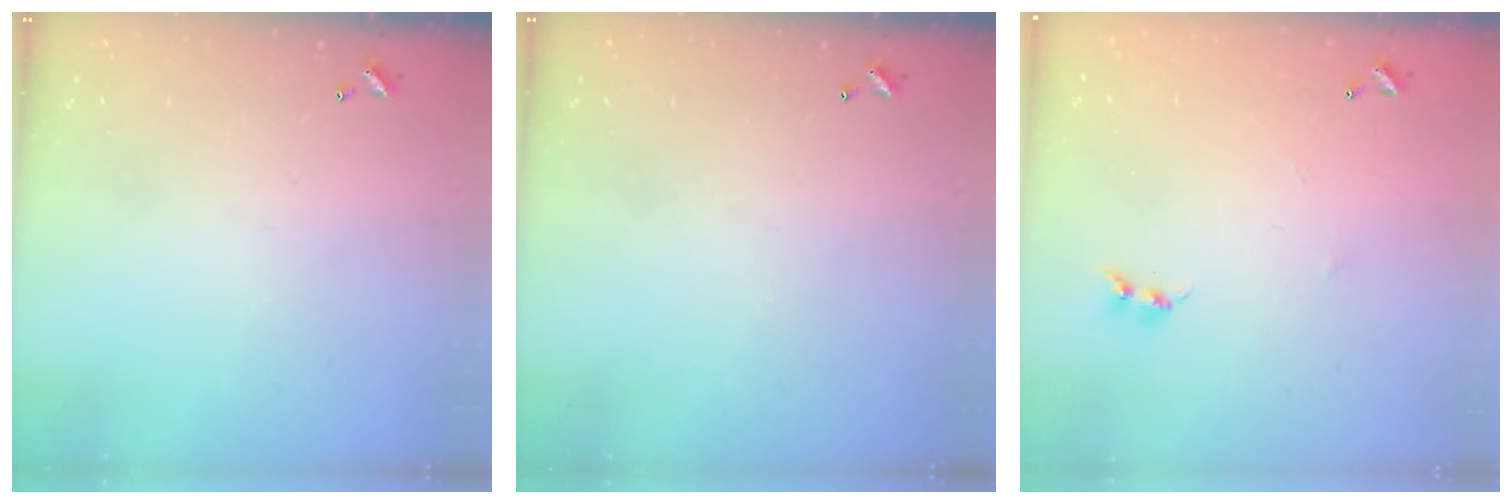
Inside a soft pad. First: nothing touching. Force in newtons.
{"total": 0.0}
{"total": 6.7, "press": 6.7, "slide": 0.5}